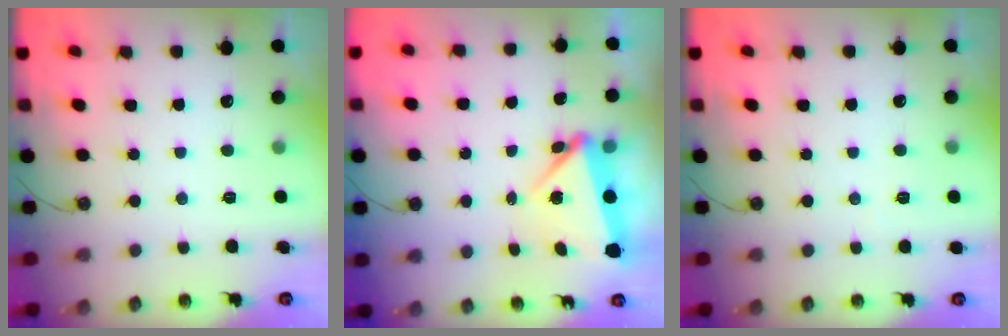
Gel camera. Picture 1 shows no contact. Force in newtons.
{"total": 7.0, "press": 6.9, "slide": 0.6}
{"total": 2.8, "press": 2.5, "slide": 1.1}